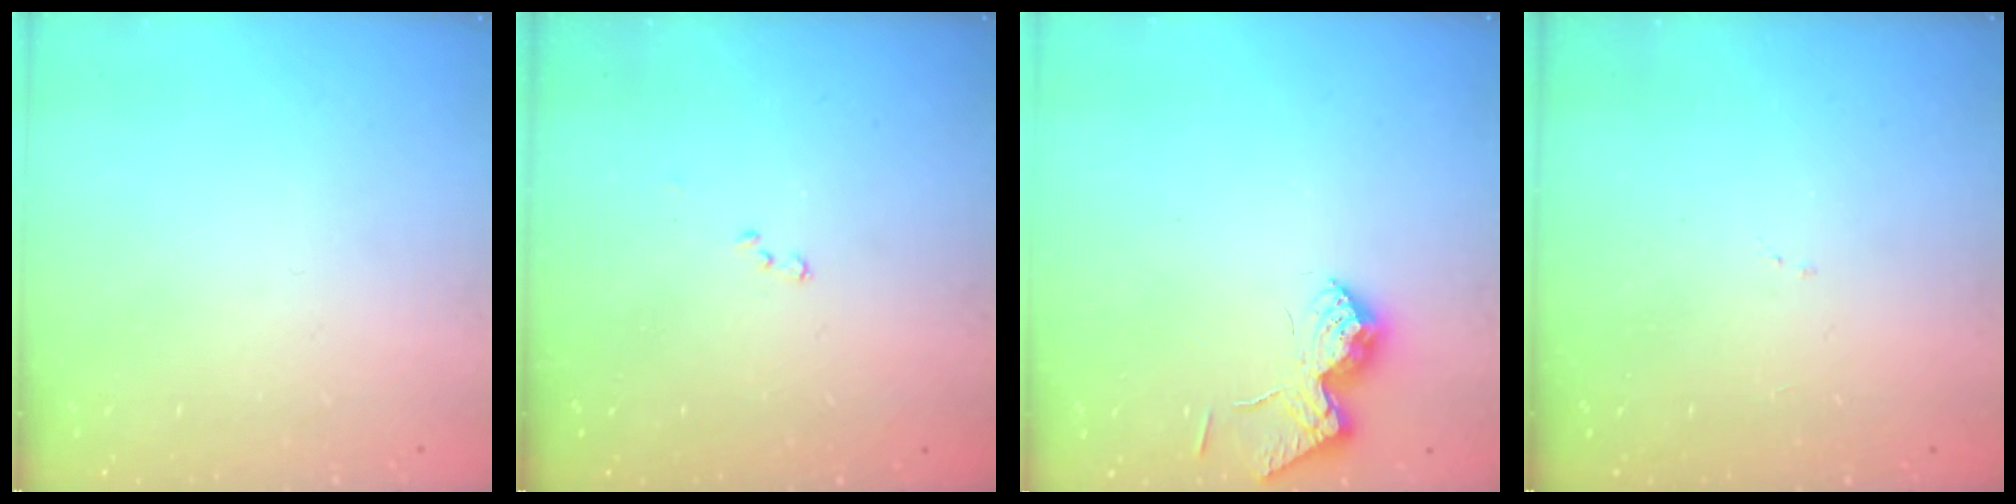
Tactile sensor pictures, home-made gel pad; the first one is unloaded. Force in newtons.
{"total": 8.1, "press": 8.0, "slide": 1.1}
{"total": 13.4, "press": 13.4, "slide": 1.0}
{"total": 7.1, "press": 7.0, "slide": 0.8}